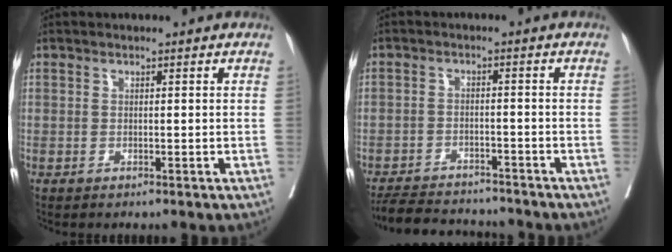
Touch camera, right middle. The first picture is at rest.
{"total": 9.9, "force": [-9.4, 1.8, 2.5], "torque": [-0.043, 0.001, -0.140]}